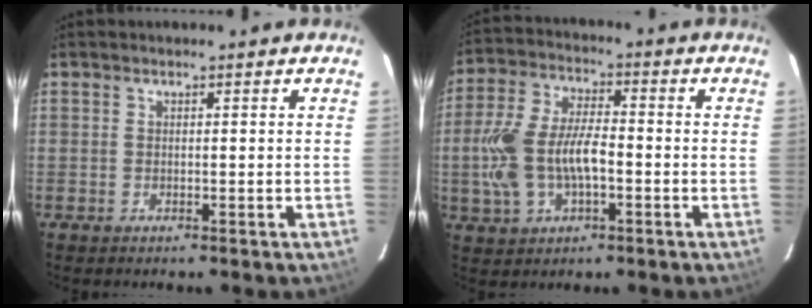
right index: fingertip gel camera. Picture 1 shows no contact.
{"total": 12.8, "force": [-2.4, 6.5, 10.8], "torque": [-0.234, 0.007, -0.042]}